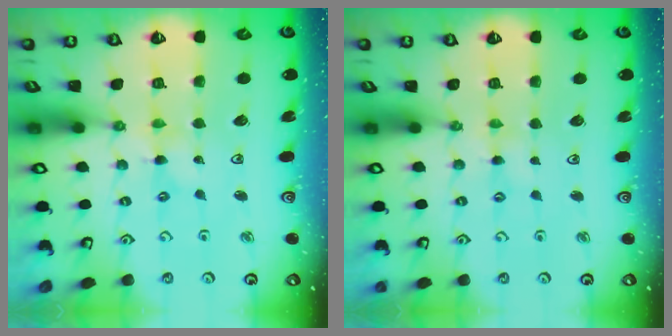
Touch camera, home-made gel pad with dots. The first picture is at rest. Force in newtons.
{"total": 2.4, "press": 2.4, "slide": 0.4}